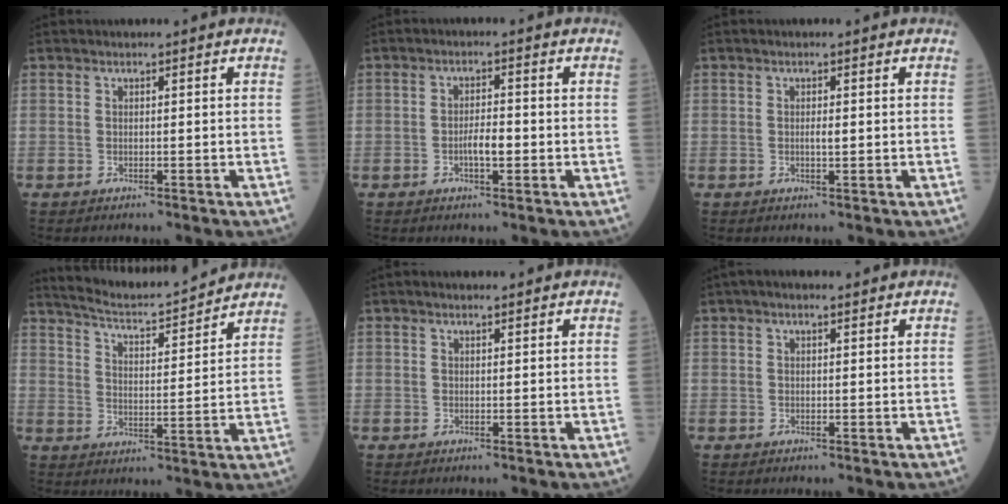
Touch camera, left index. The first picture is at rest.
{"total": 3.1, "force": [-0.9, 0.8, 2.8], "torque": [-0.050, 0.004, -0.016]}
{"total": 1.1, "force": [0.1, 0.2, 1.1], "torque": [-0.021, 0.000, 0.001]}
{"total": 14.7, "force": [13.8, 1.1, 4.8], "torque": [-0.088, 0.008, 0.209]}
{"total": 1.3, "force": [1.0, 0.3, 0.8], "torque": [-0.020, 0.009, 0.014]}
{"total": 1.7, "force": [1.1, 0.6, 1.2], "torque": [-0.027, 0.014, 0.014]}